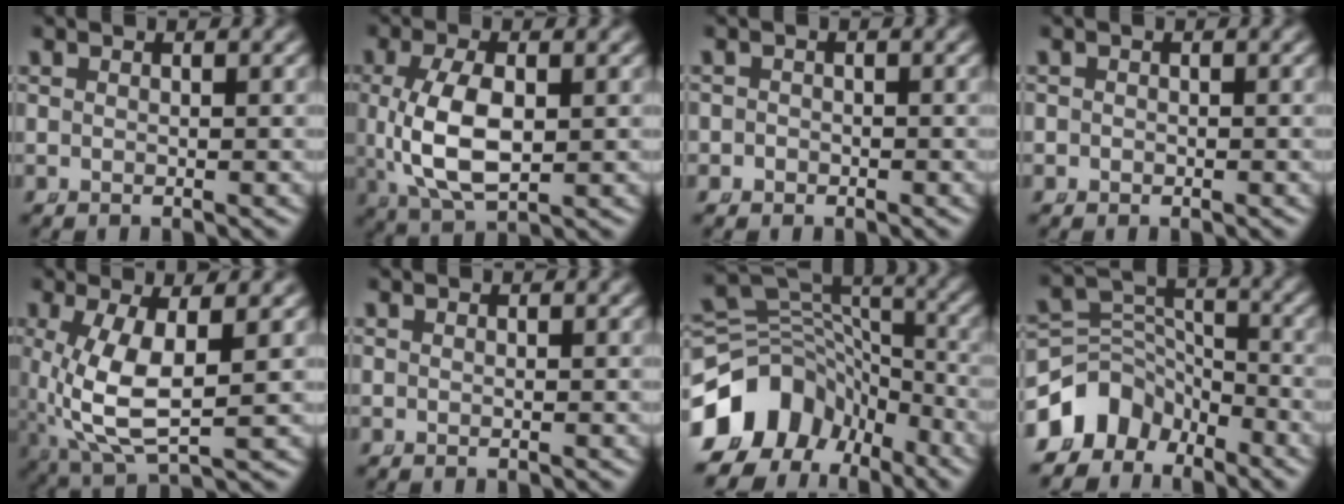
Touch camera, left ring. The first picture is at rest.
{"total": 6.4, "force": [-0.1, 3.3, 5.4], "torque": [-0.128, -0.012, 0.014]}
{"total": 1.5, "force": [-0.8, 1.3, -0.1], "torque": [-0.001, -0.011, -0.012]}
{"total": 0.9, "force": [-0.4, 0.8, 0.0], "torque": [-0.003, -0.008, -0.005]}
{"total": 7.6, "force": [0.4, 3.5, 6.7], "torque": [-0.143, -0.024, 0.027]}
{"total": 0.0}
{"total": 12.6, "force": [-4.2, 9.9, 6.7], "torque": [-0.116, -0.029, -0.066]}
{"total": 9.5, "force": [-3.7, 7.7, 4.1], "torque": [-0.083, -0.023, -0.067]}